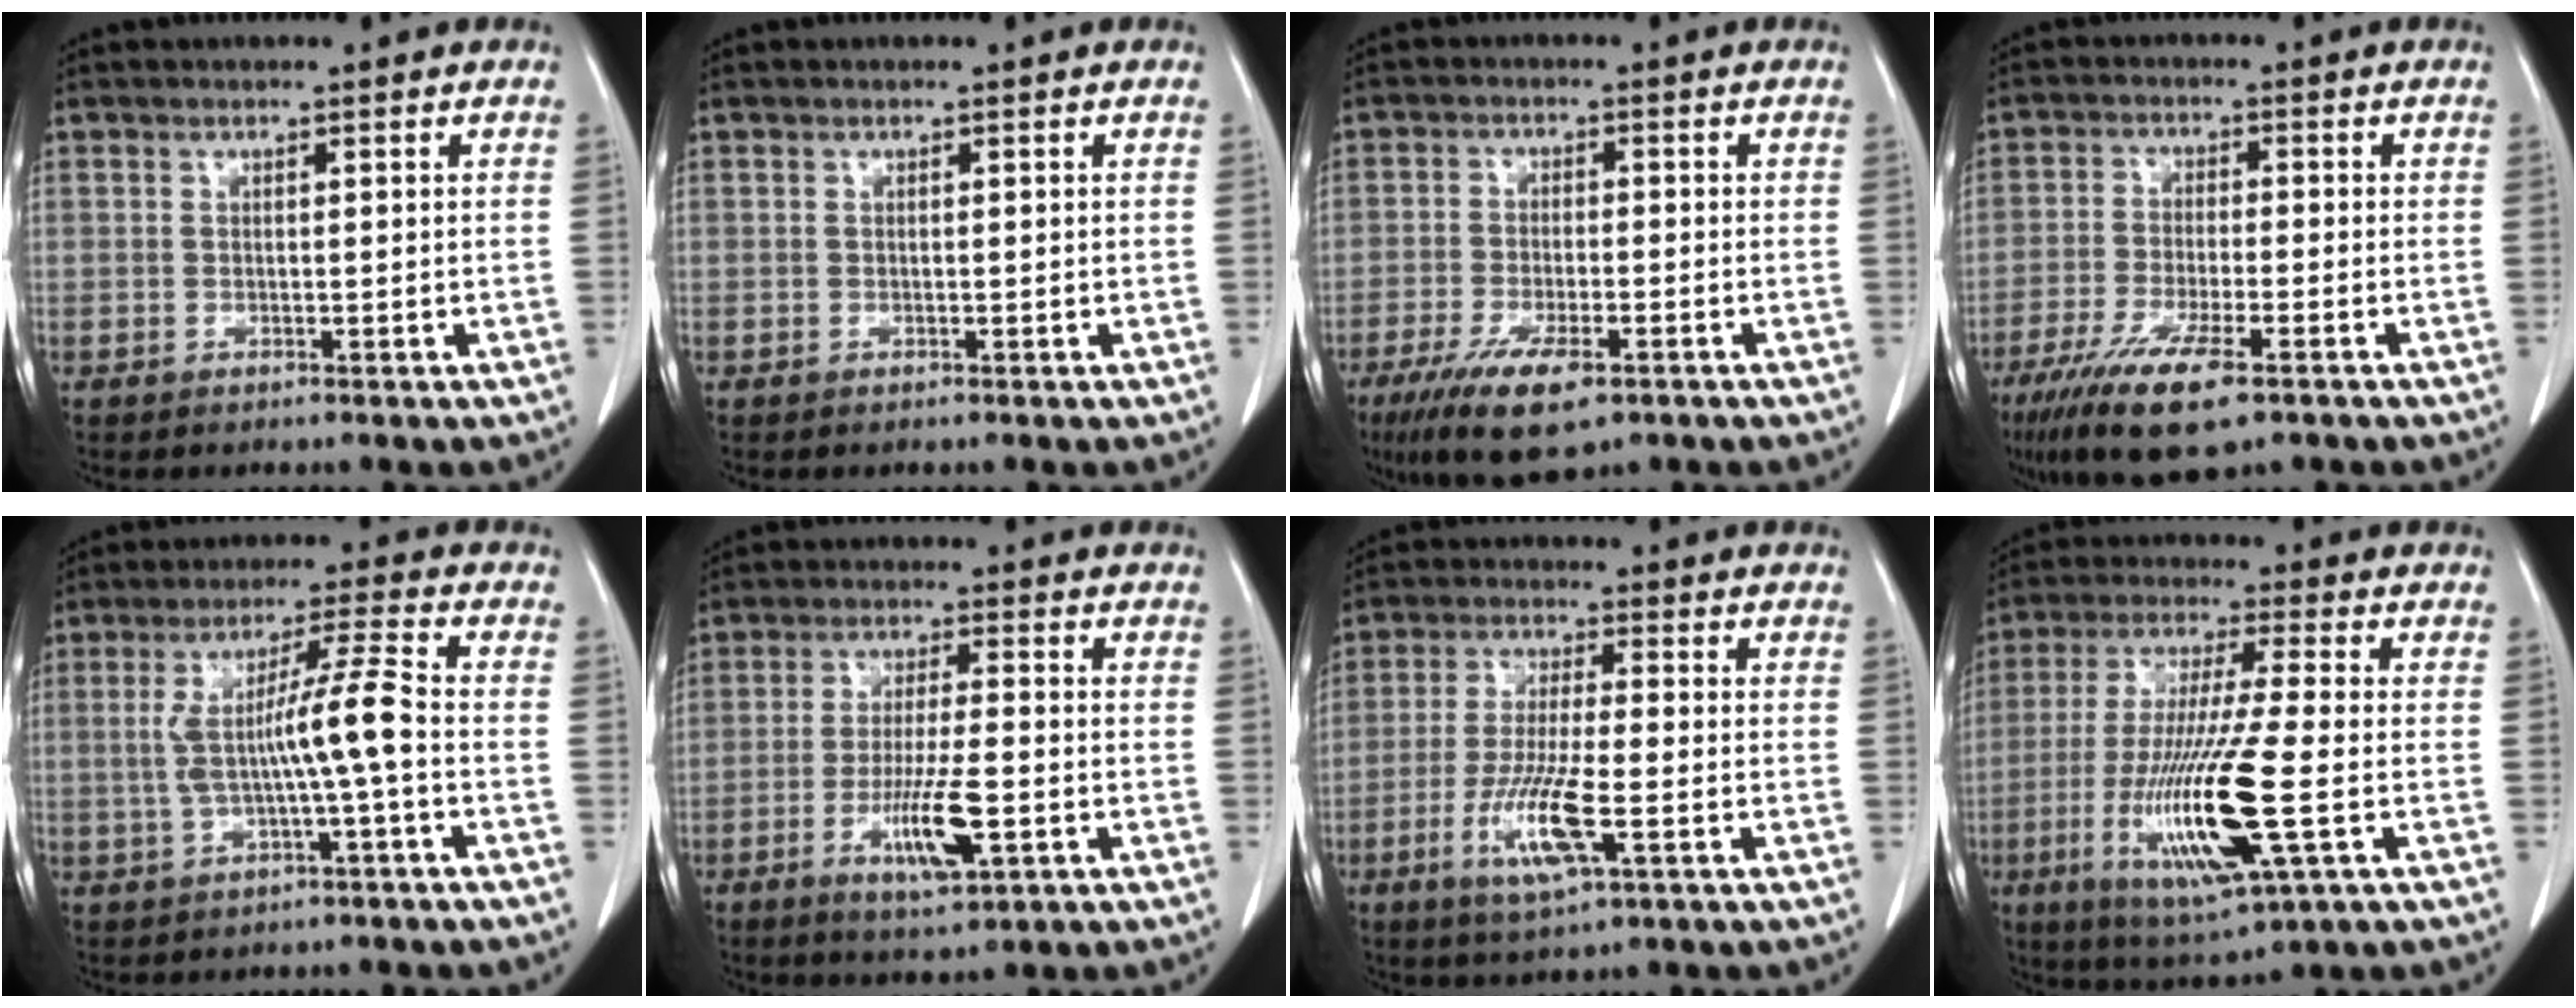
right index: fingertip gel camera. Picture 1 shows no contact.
{"total": 0.0}
{"total": 9.4, "force": [-5.6, 2.9, 7.0], "torque": [-0.125, -0.017, -0.093]}
{"total": 10.9, "force": [-6.8, 2.1, 8.3], "torque": [-0.151, -0.025, -0.114]}
{"total": 7.9, "force": [-0.9, -0.6, 7.8], "torque": [-0.150, 0.017, -0.013]}
{"total": 8.3, "force": [-3.0, 1.2, 7.7], "torque": [-0.145, -0.013, -0.050]}
{"total": 9.6, "force": [-3.5, 0.9, 8.8], "torque": [-0.180, -0.018, -0.067]}
{"total": 16.5, "force": [-4.4, 0.9, 15.8], "torque": [-0.325, -0.029, -0.078]}